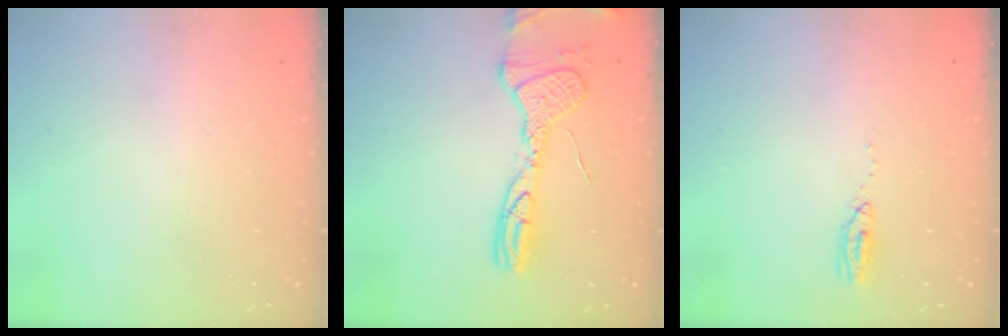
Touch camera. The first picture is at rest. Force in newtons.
{"total": 14.2, "press": 14.2, "slide": 1.3}
{"total": 9.3, "press": 5.1, "slide": 7.7}